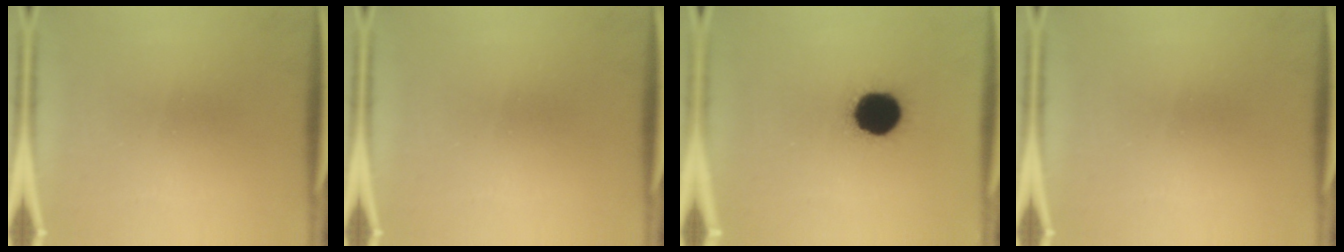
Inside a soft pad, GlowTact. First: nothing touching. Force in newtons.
{"total": 0.0}
{"total": 15.4}
{"total": 0.0}